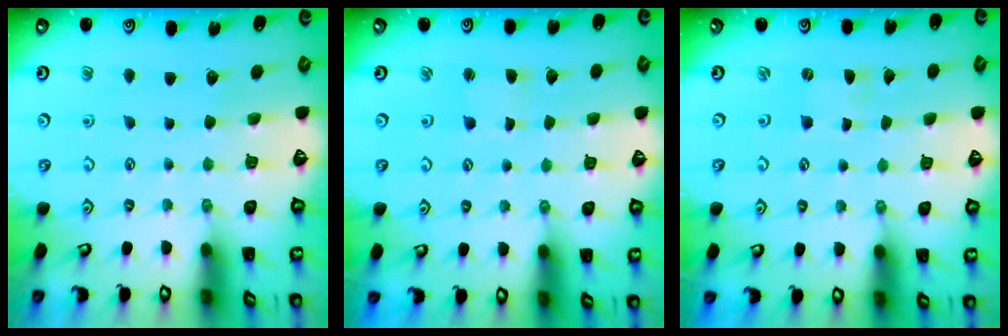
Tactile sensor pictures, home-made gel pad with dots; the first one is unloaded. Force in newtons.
{"total": 2.3, "press": 2.3, "slide": 0.4}
{"total": 0.0}